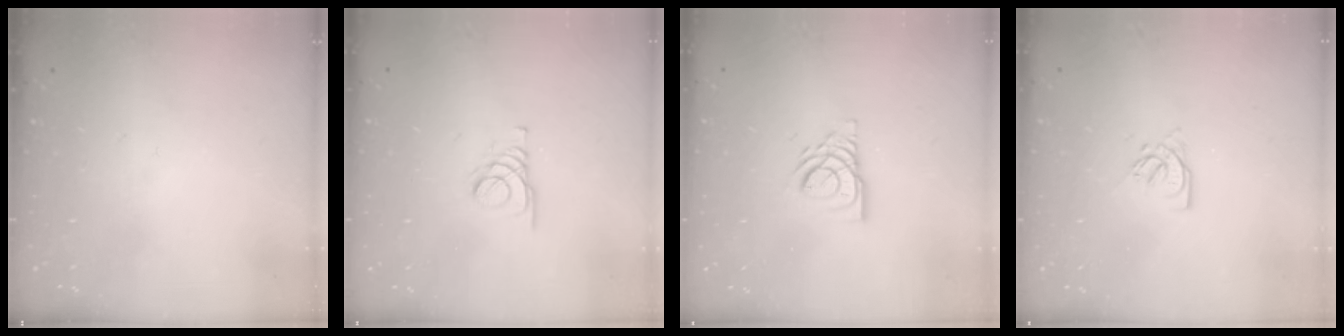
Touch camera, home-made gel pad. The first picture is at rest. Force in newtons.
{"total": 2.0, "press": 2.0, "slide": 0.1}
{"total": 8.1, "press": 8.1, "slide": 0.7}
{"total": 4.4, "press": 4.4, "slide": 0.3}